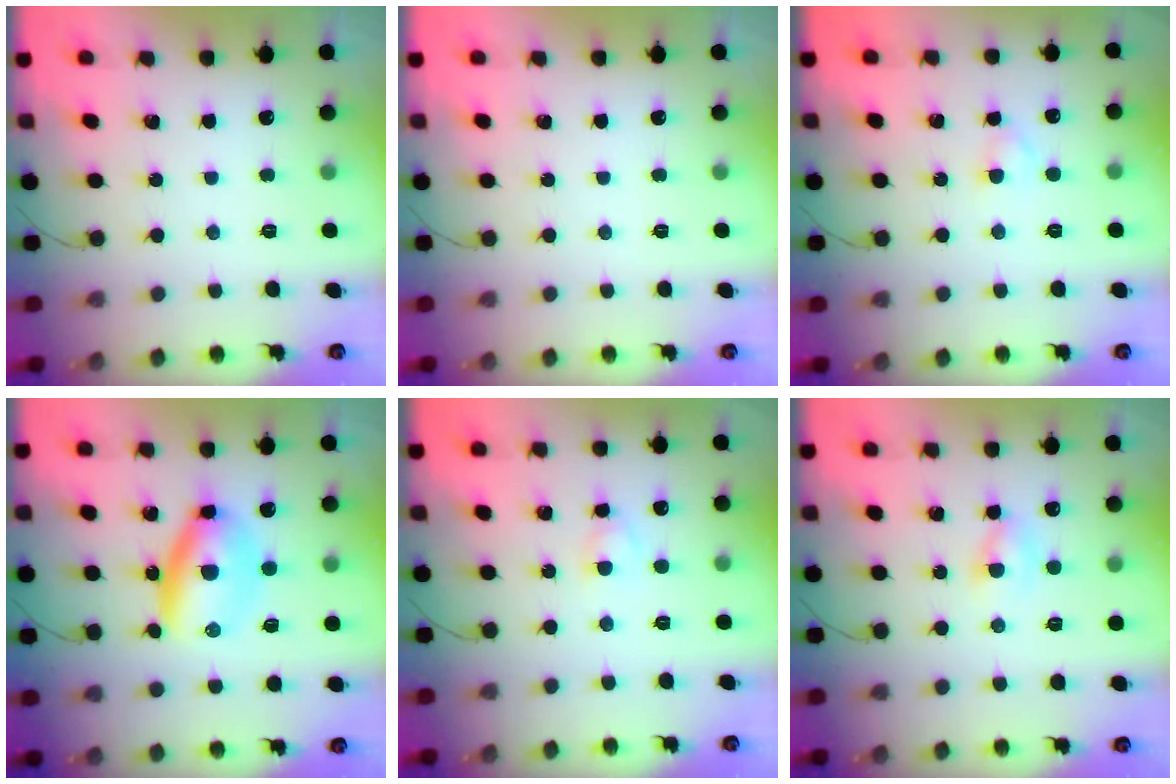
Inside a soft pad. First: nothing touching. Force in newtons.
{"total": 0.0}
{"total": 2.4, "press": 2.1, "slide": 1.1}
{"total": 7.5, "press": 7.2, "slide": 2.1}
{"total": 2.5, "press": 2.3, "slide": 1.0}
{"total": 2.3, "press": 2.1, "slide": 1.0}